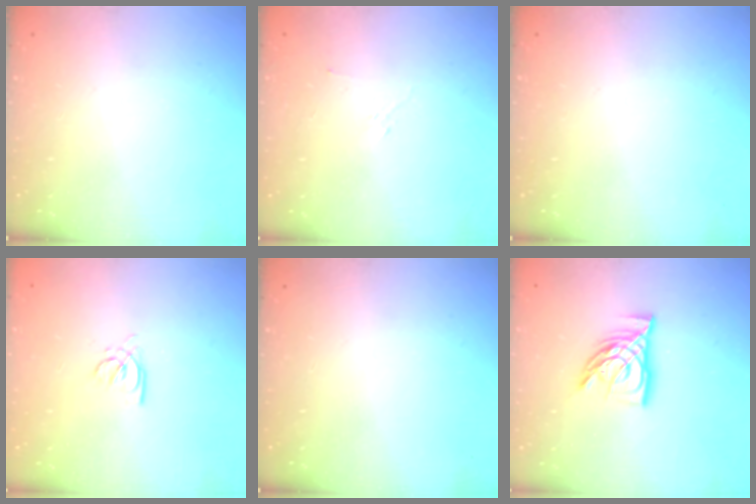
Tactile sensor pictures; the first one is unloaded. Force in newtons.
{"total": 3.1, "press": 3.0, "slide": 0.8}
{"total": 0.0}
{"total": 1.6, "press": 1.6, "slide": 0.3}
{"total": 0.0}
{"total": 11.0, "press": 11.0, "slide": 1.0}